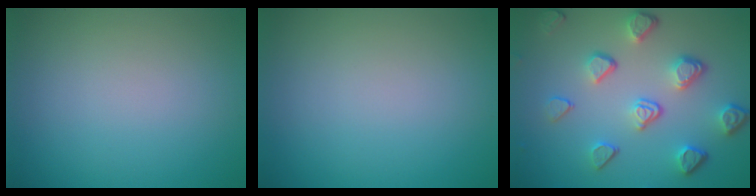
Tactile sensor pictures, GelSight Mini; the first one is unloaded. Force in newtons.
{"total": 0.0}
{"total": 5.3, "press": 3.8, "slide": 3.7}